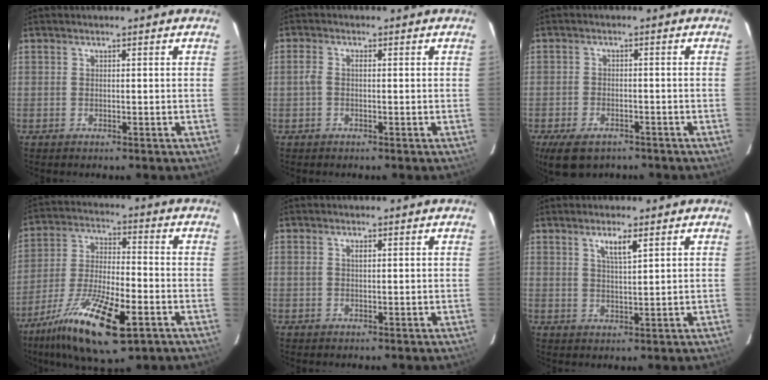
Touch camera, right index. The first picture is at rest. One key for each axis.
{"total": 1.9, "fx": -0.2, "fy": 1.0, "fz": 1.7, "tx": -0.036, "ty": 0.006, "tz": -0.006}
{"total": 7.8, "fx": -5.3, "fy": 4.0, "fz": 4.1, "tx": -0.099, "ty": -0.015, "tz": -0.087}
{"total": 19.0, "fx": -10.3, "fy": 5.8, "fz": 14.9, "tx": -0.296, "ty": -0.045, "tz": -0.187}
{"total": 1.1, "fx": 0.4, "fy": 0.6, "fz": 0.9, "tx": -0.016, "ty": 0.003, "tz": 0.006}
{"total": 3.7, "fx": 2.0, "fy": 0.5, "fz": 3.1, "tx": -0.053, "ty": 0.000, "tz": 0.037}